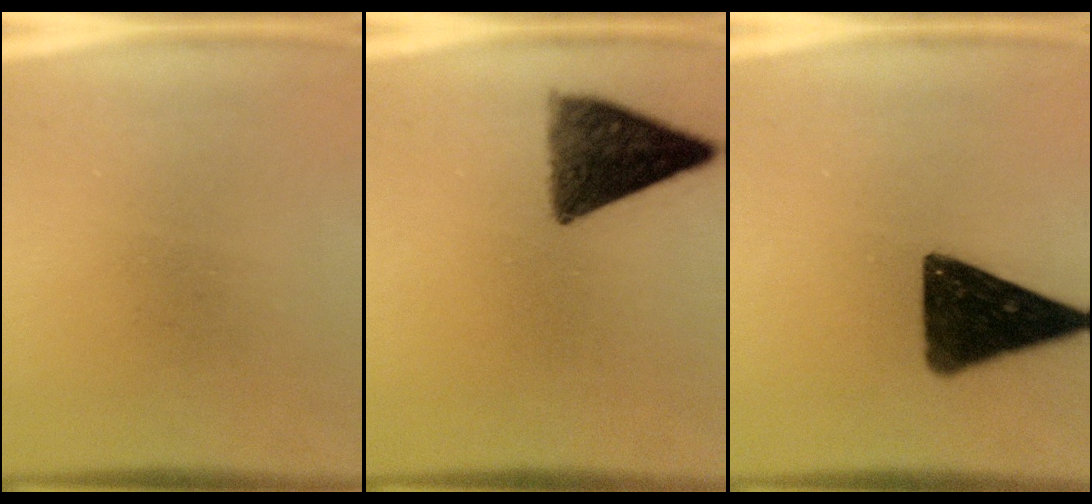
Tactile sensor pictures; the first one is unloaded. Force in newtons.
{"total": 9.5}
{"total": 14.3}